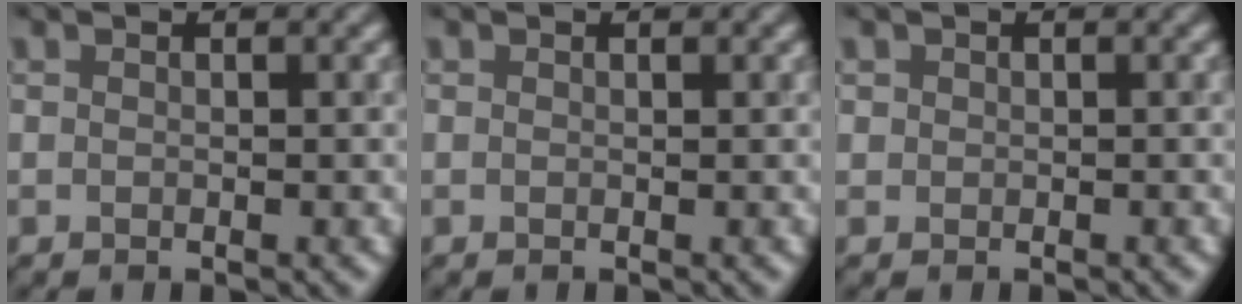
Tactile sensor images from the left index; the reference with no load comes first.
{"total": 0.0}
{"total": 0.7, "force": [0.1, 0.6, -0.3], "torque": [0.015, -0.002, 0.001]}